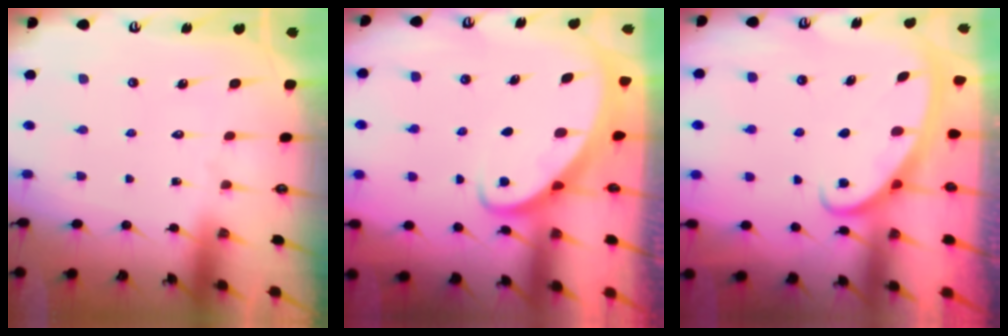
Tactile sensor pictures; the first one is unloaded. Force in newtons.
{"total": 2.5, "press": 2.5, "slide": 0.3}
{"total": 2.6, "press": 2.6, "slide": 0.4}